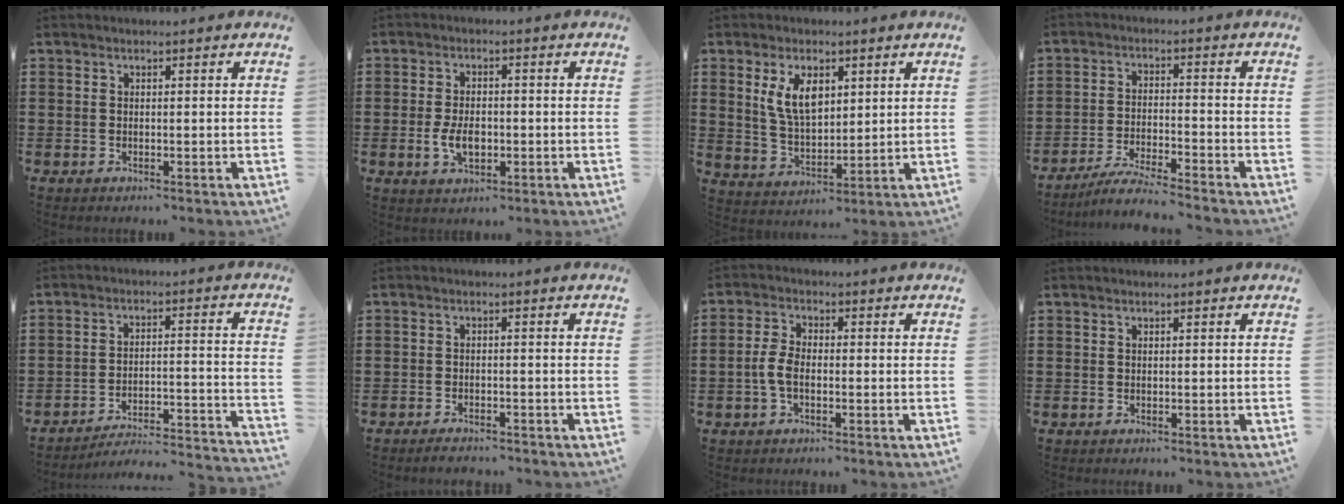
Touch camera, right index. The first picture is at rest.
{"total": 4.4, "force": [-0.9, 2.4, 3.5], "torque": [-0.077, -0.001, -0.017]}
{"total": 7.2, "force": [2.9, 3.6, 5.4], "torque": [-0.125, 0.007, 0.051]}
{"total": 5.1, "force": [-4.9, -0.3, 1.5], "torque": [-0.040, -0.012, -0.099]}
{"total": 3.2, "force": [-2.9, 0.1, 1.4], "torque": [-0.035, -0.020, -0.068]}
{"total": 1.6, "force": [-1.6, 0.2, 0.2], "torque": [-0.007, 0.002, -0.032]}
{"total": 3.9, "force": [-1.0, 2.0, 3.2], "torque": [-0.086, -0.005, -0.027]}
{"total": 0.0}